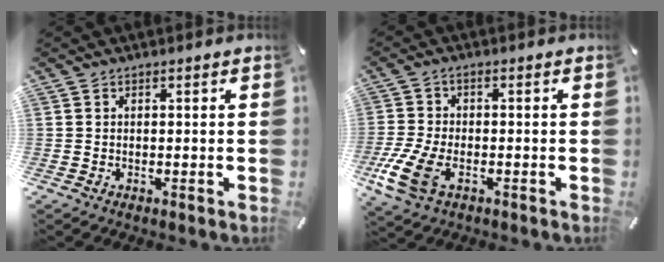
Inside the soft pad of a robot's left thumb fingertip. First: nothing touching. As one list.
[{"total": 9.2, "force": [-3.2, 5.1, 6.9], "torque": [-0.161, -0.007, -0.056]}]